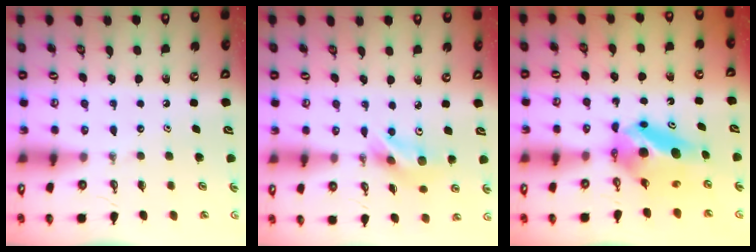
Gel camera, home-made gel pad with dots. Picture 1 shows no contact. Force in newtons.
{"total": 8.7, "press": 7.6, "slide": 4.4}
{"total": 7.8, "press": 7.4, "slide": 2.3}